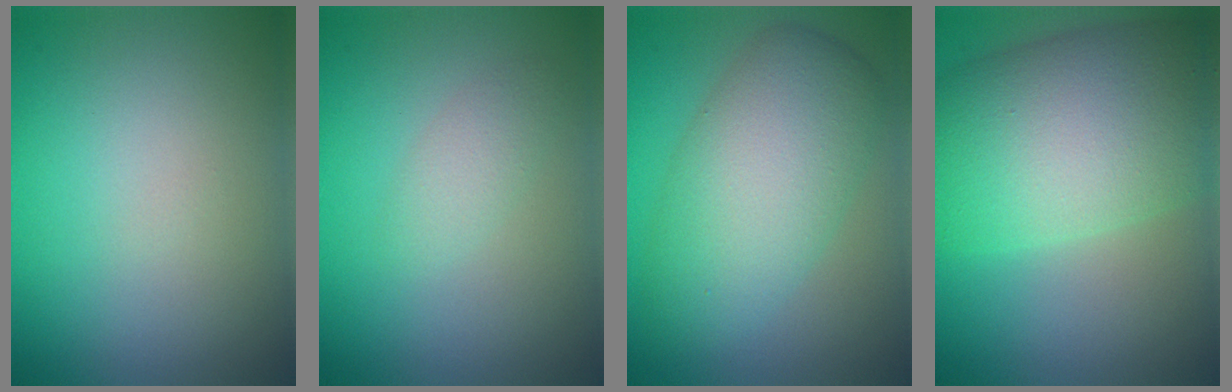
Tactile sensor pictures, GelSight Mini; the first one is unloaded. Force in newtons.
{"total": 1.5, "press": 1.5, "slide": 0.0}
{"total": 7.4, "press": 7.4, "slide": 0.2}
{"total": 11.7, "press": 11.7, "slide": 0.7}